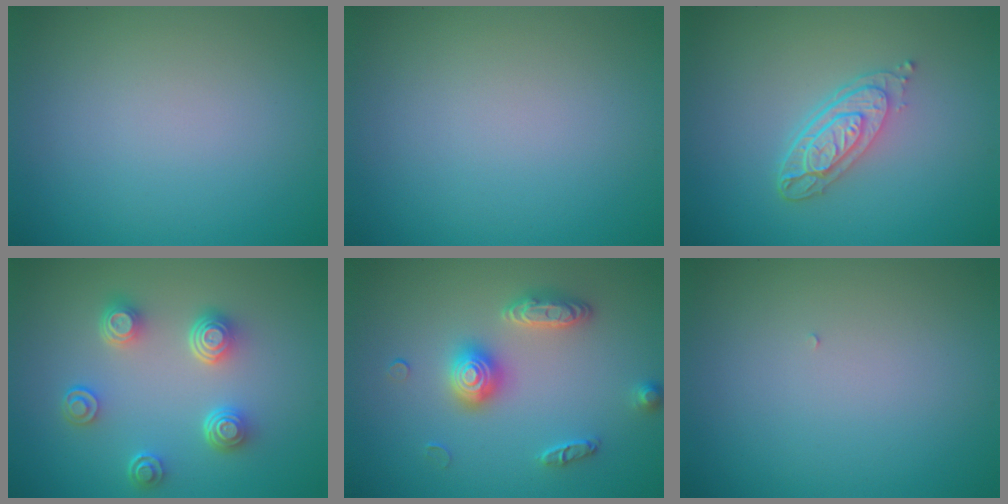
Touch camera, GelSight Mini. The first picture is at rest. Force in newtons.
{"total": 0.0}
{"total": 3.8, "press": 2.8, "slide": 2.6}
{"total": 4.2, "press": 3.2, "slide": 2.7}
{"total": 3.1, "press": 3.1, "slide": 0.3}
{"total": 0.0}